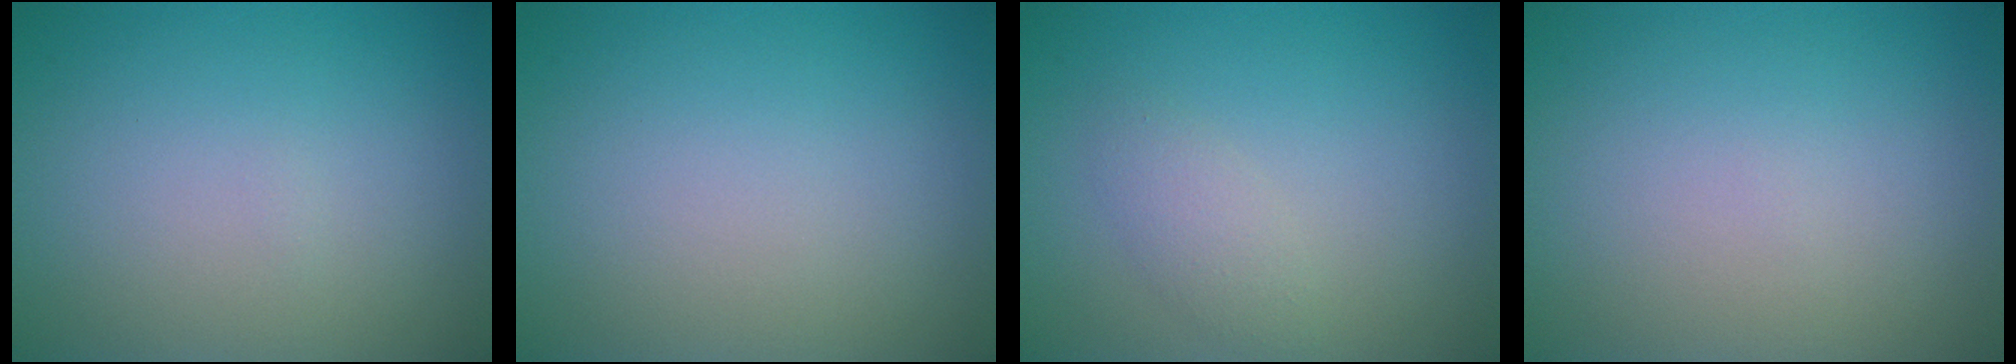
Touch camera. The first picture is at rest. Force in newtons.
{"total": 0.0}
{"total": 1.6, "press": 1.6, "slide": 0.2}
{"total": 0.0}